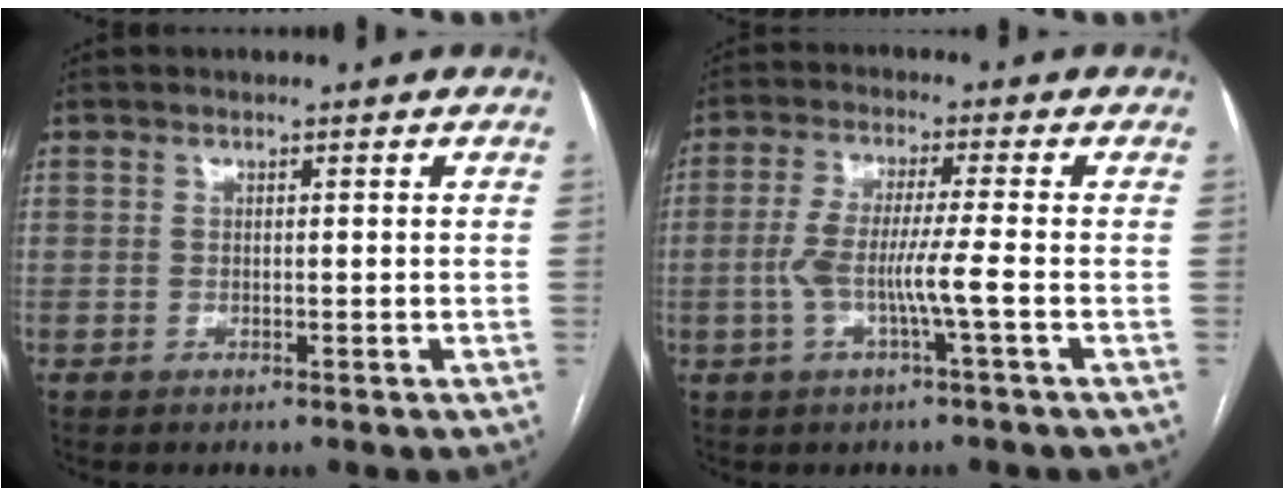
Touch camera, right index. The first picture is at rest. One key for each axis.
{"total": 6.4, "fx": -1.6, "fy": -0.3, "fz": 6.2, "tx": -0.129, "ty": 0.006, "tz": -0.032}